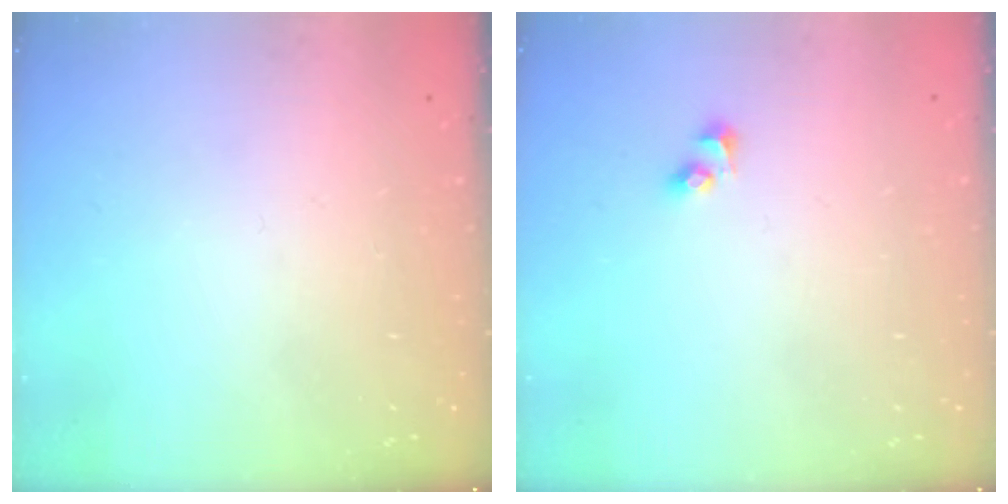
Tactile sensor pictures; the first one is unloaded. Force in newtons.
{"total": 2.7, "press": 2.5, "slide": 1.2}